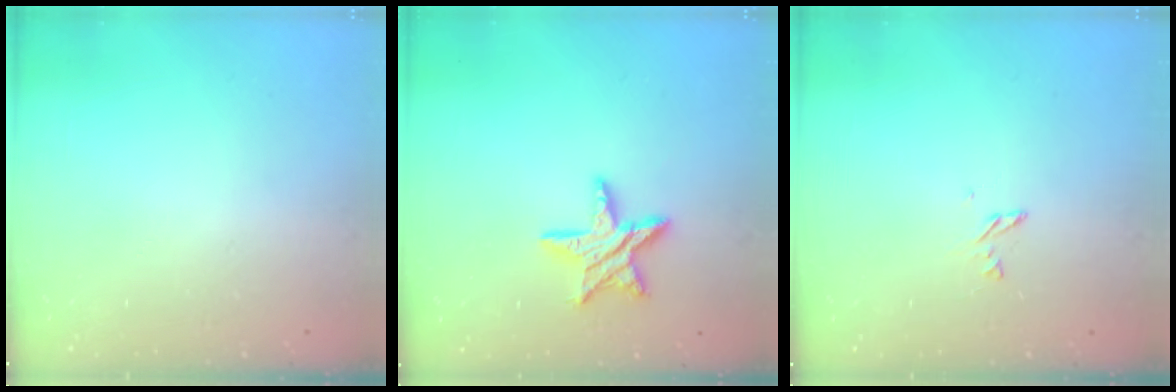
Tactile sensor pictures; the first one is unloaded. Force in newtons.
{"total": 12.0, "press": 12.0, "slide": 0.8}
{"total": 4.3, "press": 4.3, "slide": 0.4}